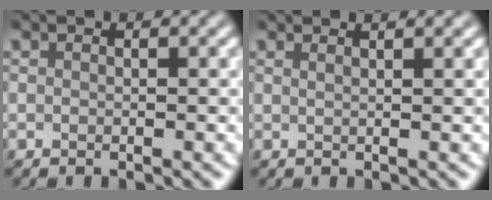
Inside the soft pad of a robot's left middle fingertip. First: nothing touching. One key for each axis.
{"total": 3.2, "fx": 2.1, "fy": 1.3, "fz": 2.0, "tx": 0.002, "ty": 0.015, "tz": -0.007}